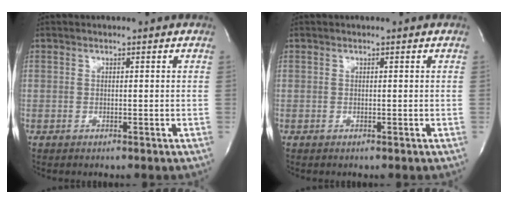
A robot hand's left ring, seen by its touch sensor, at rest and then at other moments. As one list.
[{"total": 0.0}]